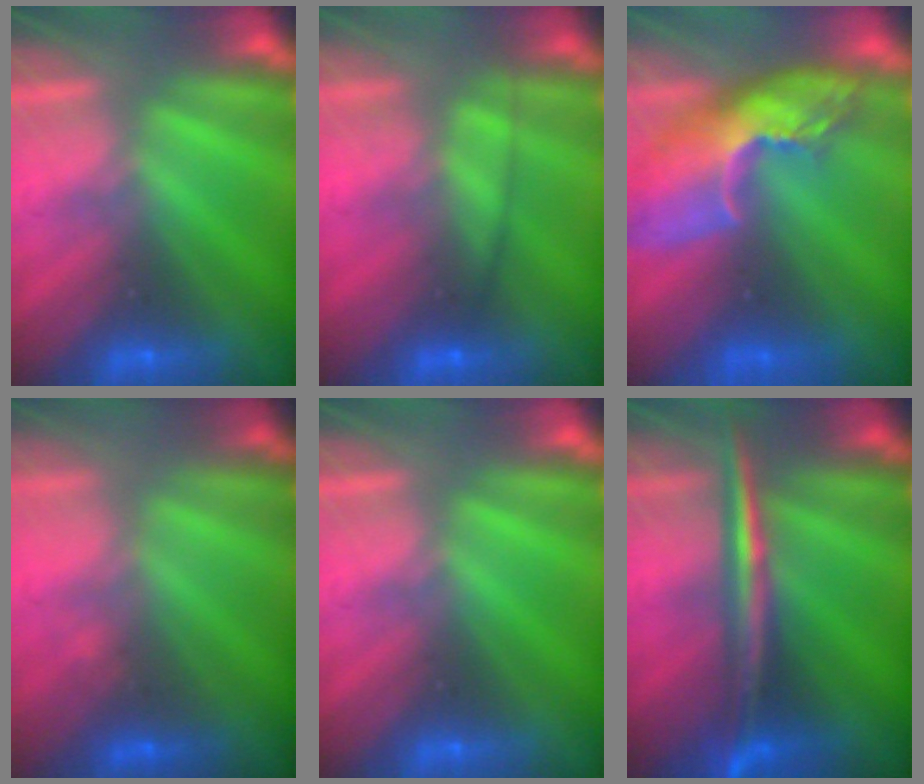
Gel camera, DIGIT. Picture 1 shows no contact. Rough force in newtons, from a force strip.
{"total": 2.4}
{"total": 6.6}
{"total": 1.9}
{"total": 0.0}
{"total": 2.9}